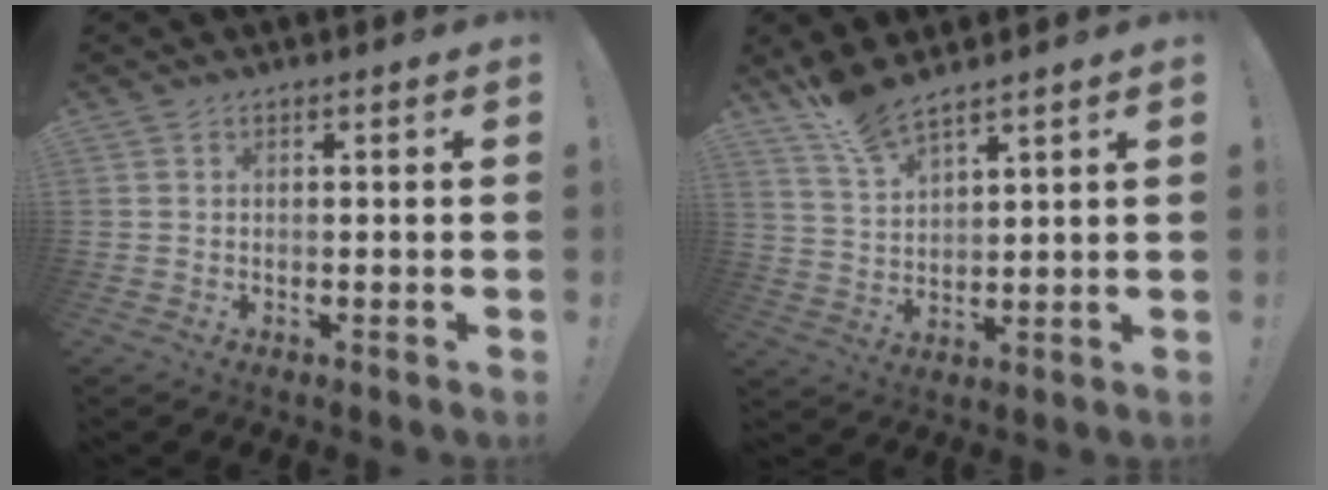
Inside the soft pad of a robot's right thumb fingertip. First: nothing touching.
{"total": 8.3, "force": [7.3, 1.6, 3.5], "torque": [-0.075, -0.045, 0.138]}